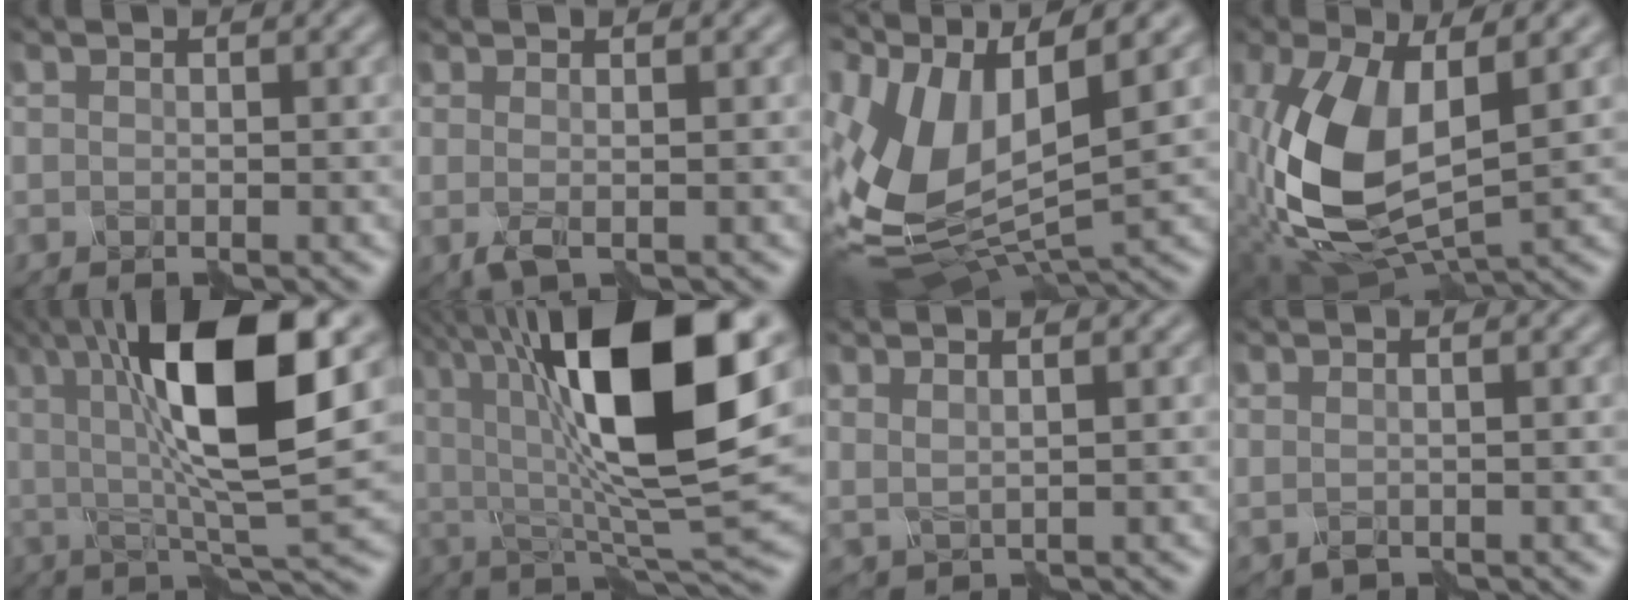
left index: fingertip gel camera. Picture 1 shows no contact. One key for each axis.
{"total": 2.1, "fx": 0.0, "fy": 0.4, "fz": 2.0, "tx": -0.033, "ty": 0.003, "tz": -0.002}
{"total": 12.3, "fx": 2.4, "fy": 6.4, "fz": 10.2, "tx": -0.238, "ty": 0.002, "tz": 0.047}
{"total": 10.9, "fx": -0.6, "fy": 5.9, "fz": 9.2, "tx": -0.219, "ty": -0.019, "tz": -0.001}
{"total": 12.3, "fx": 3.0, "fy": 2.9, "fz": 11.6, "tx": -0.195, "ty": 0.008, "tz": 0.051}
{"total": 15.7, "fx": 4.2, "fy": 4.9, "fz": 14.3, "tx": -0.239, "ty": 0.004, "tz": 0.059}
{"total": 3.0, "fx": 2.0, "fy": 0.9, "fz": 2.1, "tx": -0.025, "ty": 0.008, "tz": 0.019}
{"total": 1.5, "fx": 0.5, "fy": 0.3, "fz": 1.3, "tx": -0.023, "ty": -0.003, "tz": 0.008}